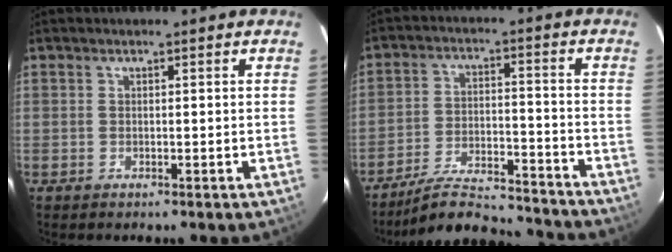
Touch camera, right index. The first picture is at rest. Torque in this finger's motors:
{"motor_torque": [1.00, -1.14, 0.38, 0.04]}